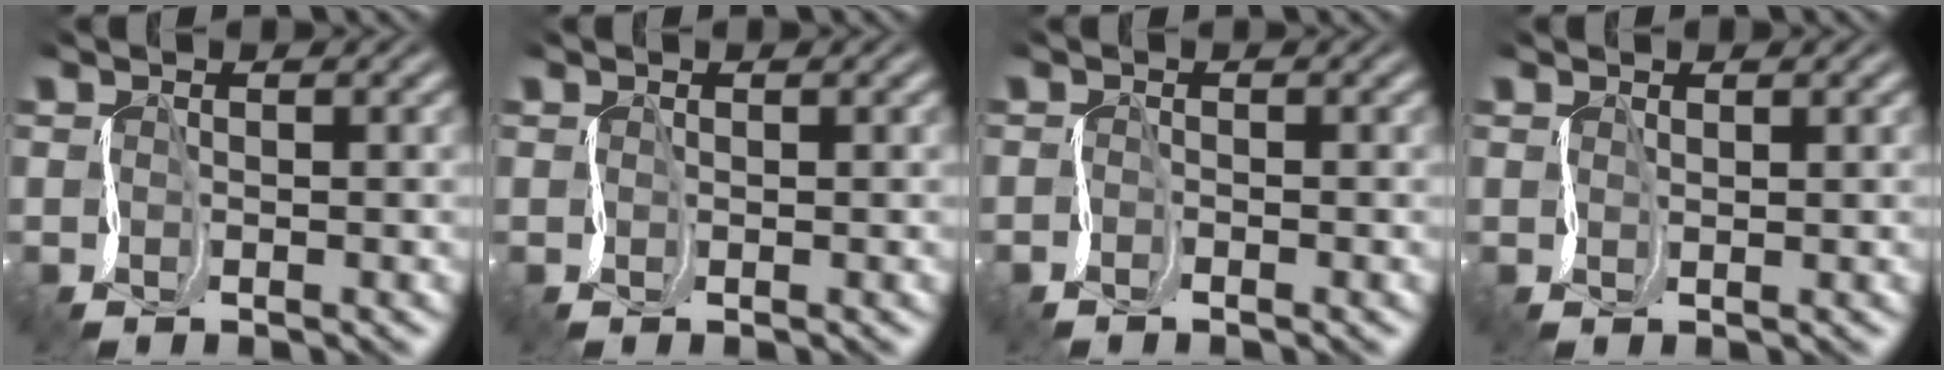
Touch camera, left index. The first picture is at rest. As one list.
[{"total": 0.0}, {"total": 0.7, "force": [-0.7, -0.1, 0.1], "torque": [-0.007, 0.000, -0.016]}, {"total": 1.0, "force": [0.9, -0.4, -0.3], "torque": [0.000, 0.008, 0.017]}]